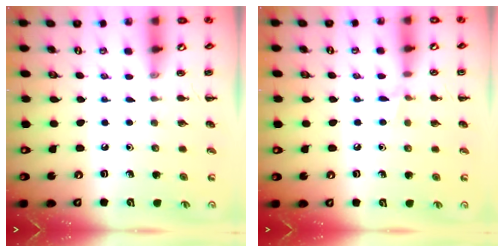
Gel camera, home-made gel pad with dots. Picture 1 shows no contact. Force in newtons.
{"total": 4.0, "press": 3.8, "slide": 1.2}